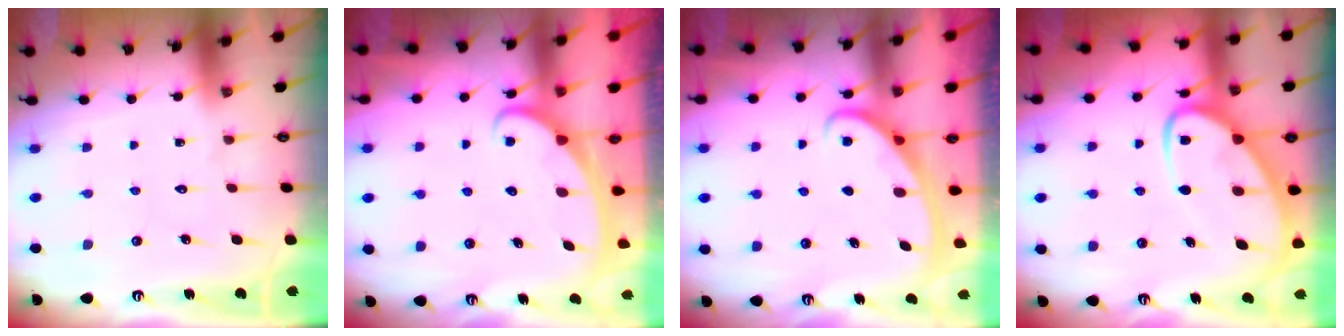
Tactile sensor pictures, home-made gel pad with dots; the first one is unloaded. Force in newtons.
{"total": 2.6, "press": 2.6, "slide": 0.3}
{"total": 2.8, "press": 2.8, "slide": 0.4}
{"total": 12.0, "press": 11.9, "slide": 1.1}